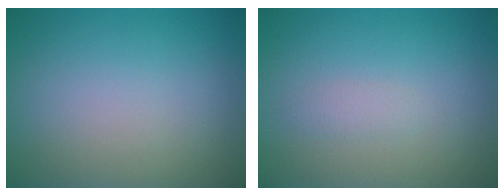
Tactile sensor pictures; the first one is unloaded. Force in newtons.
{"total": 0.8, "press": 0.8, "slide": 0.0}